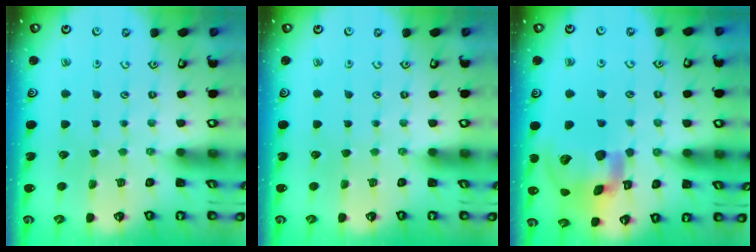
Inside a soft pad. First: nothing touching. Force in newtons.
{"total": 0.0}
{"total": 20.7, "press": 20.4, "slide": 3.4}